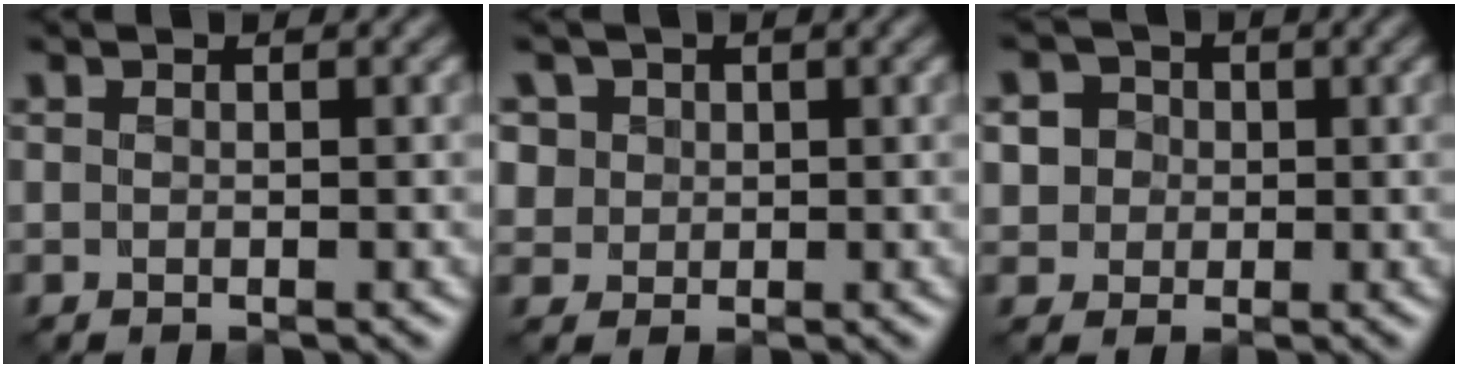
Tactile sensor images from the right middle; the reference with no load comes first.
{"total": 3.9, "force": [1.8, 3.1, 1.3], "torque": [-0.039, 0.010, 0.033]}
{"total": 4.4, "force": [1.2, 3.9, 1.7], "torque": [-0.025, 0.023, 0.011]}